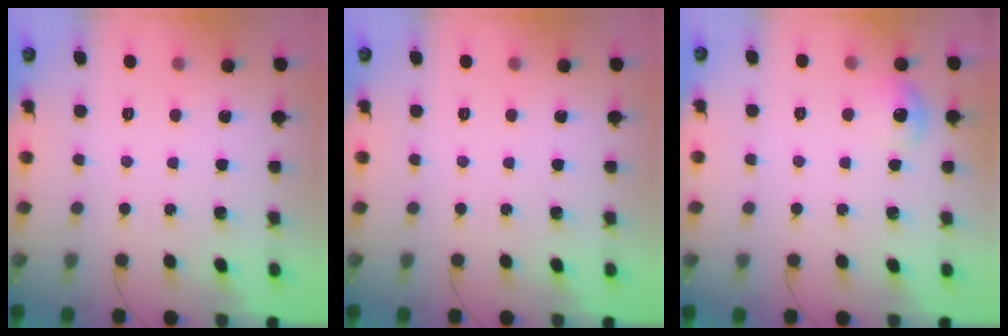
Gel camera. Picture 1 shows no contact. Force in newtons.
{"total": 0.0}
{"total": 7.2, "press": 7.0, "slide": 1.7}